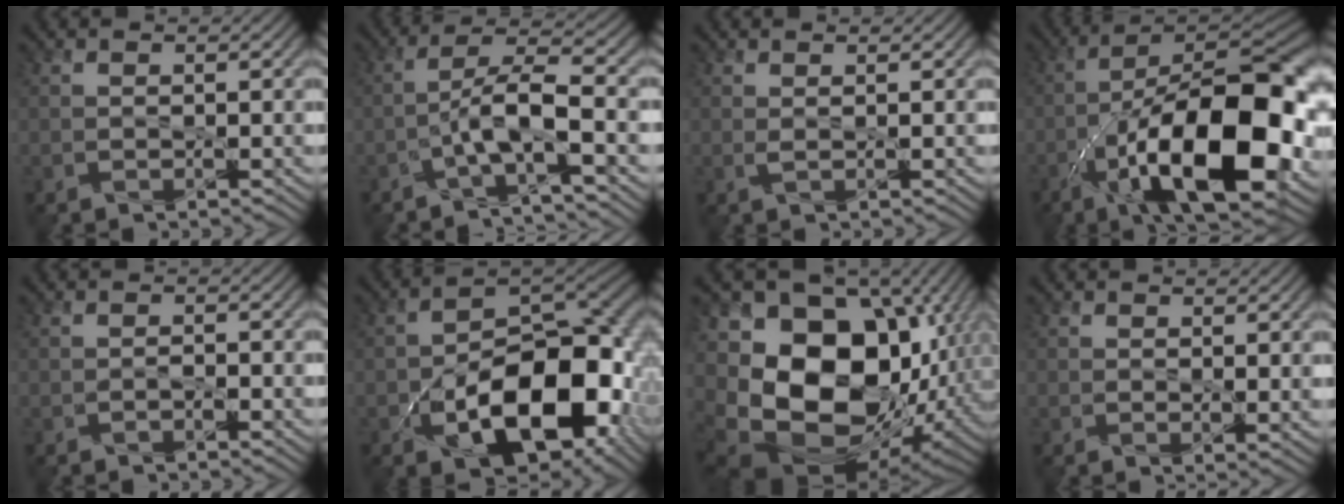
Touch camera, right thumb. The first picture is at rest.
{"total": 5.6, "force": [-2.8, 0.3, 4.8], "torque": [-0.085, 0.022, -0.058]}
{"total": 0.8, "force": [0.5, 0.0, 0.6], "torque": [-0.015, 0.005, 0.011]}
{"total": 18.7, "force": [-7.1, 7.1, 15.8], "torque": [-0.239, 0.005, -0.125]}
{"total": 1.0, "force": [-0.8, 0.2, 0.7], "torque": [0.001, 0.001, -0.011]}
{"total": 14.6, "force": [-5.4, 8.1, 10.8], "torque": [-0.145, -0.026, -0.088]}
{"total": 19.2, "force": [-0.9, 14.7, 12.3], "torque": [-0.259, -0.047, 0.037]}
{"total": 2.8, "force": [0.8, 1.6, 2.2], "torque": [-0.045, -0.006, 0.014]}